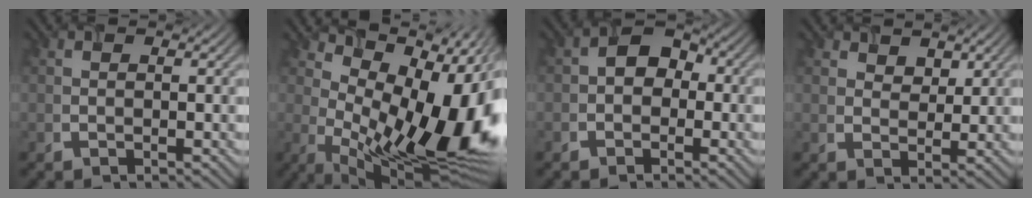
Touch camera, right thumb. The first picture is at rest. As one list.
[{"total": 15.6, "force": [1.8, 7.5, 13.5], "torque": [-0.205, -0.007, 0.049]}, {"total": 3.1, "force": [-0.7, 2.7, 1.5], "torque": [-0.020, 0.004, -0.017]}, {"total": 2.3, "force": [1.9, 1.2, 0.4], "torque": [-0.011, -0.007, 0.047]}]